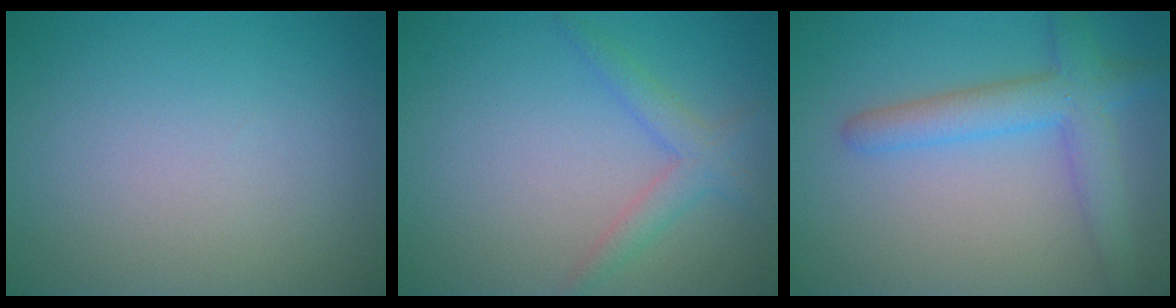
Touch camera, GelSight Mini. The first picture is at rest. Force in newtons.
{"total": 2.3, "press": 2.3, "slide": 0.1}
{"total": 4.4, "press": 4.4, "slide": 0.2}